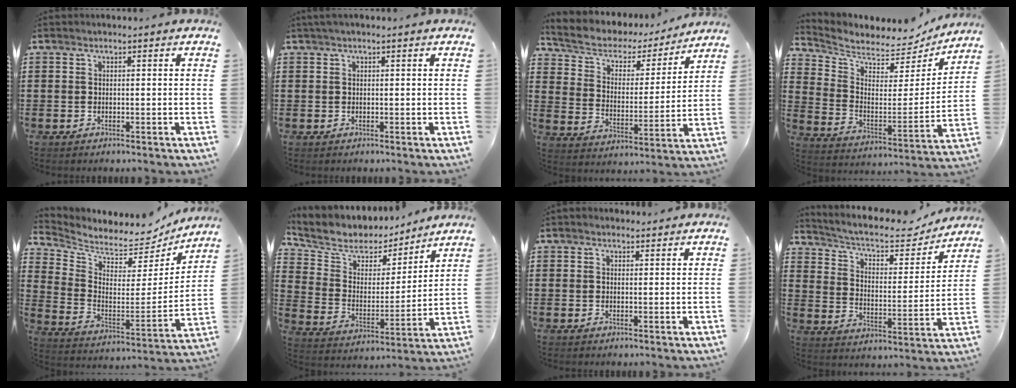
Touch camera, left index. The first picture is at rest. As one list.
[{"total": 0.6, "force": [0.2, 0.0, 0.6], "torque": [-0.010, 0.000, 0.005]}, {"total": 4.8, "force": [3.7, 2.6, 1.6], "torque": [-0.056, -0.022, 0.056]}, {"total": 5.4, "force": [5.1, 1.6, 0.6], "torque": [-0.049, -0.049, 0.085]}, {"total": 4.8, "force": [4.7, 1.1, 0.2], "torque": [-0.037, -0.055, 0.078]}, {"total": 6.8, "force": [5.7, 3.4, 1.5], "torque": [-0.073, -0.036, 0.097]}, {"total": 0.9, "force": [0.8, 0.4, 0.1], "torque": [-0.003, 0.004, 0.015]}, {"total": 6.1, "force": [5.1, 1.8, 2.8], "torque": [-0.079, -0.027, 0.082]}]